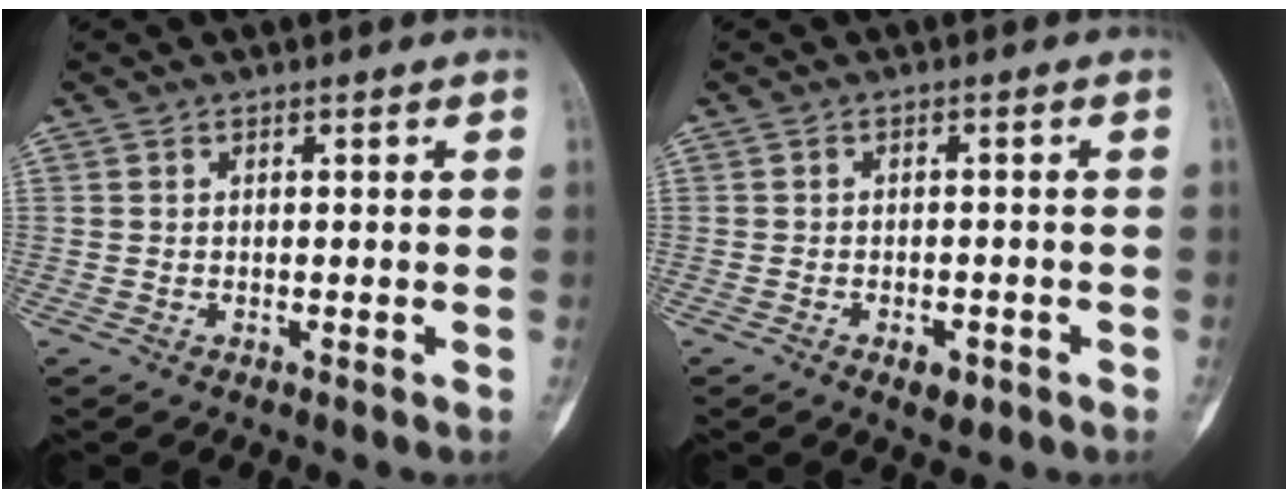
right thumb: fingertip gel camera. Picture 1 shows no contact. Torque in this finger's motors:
{"motor_torque": [-0.18, -0.02, -0.02, 0.24, -0.10]}